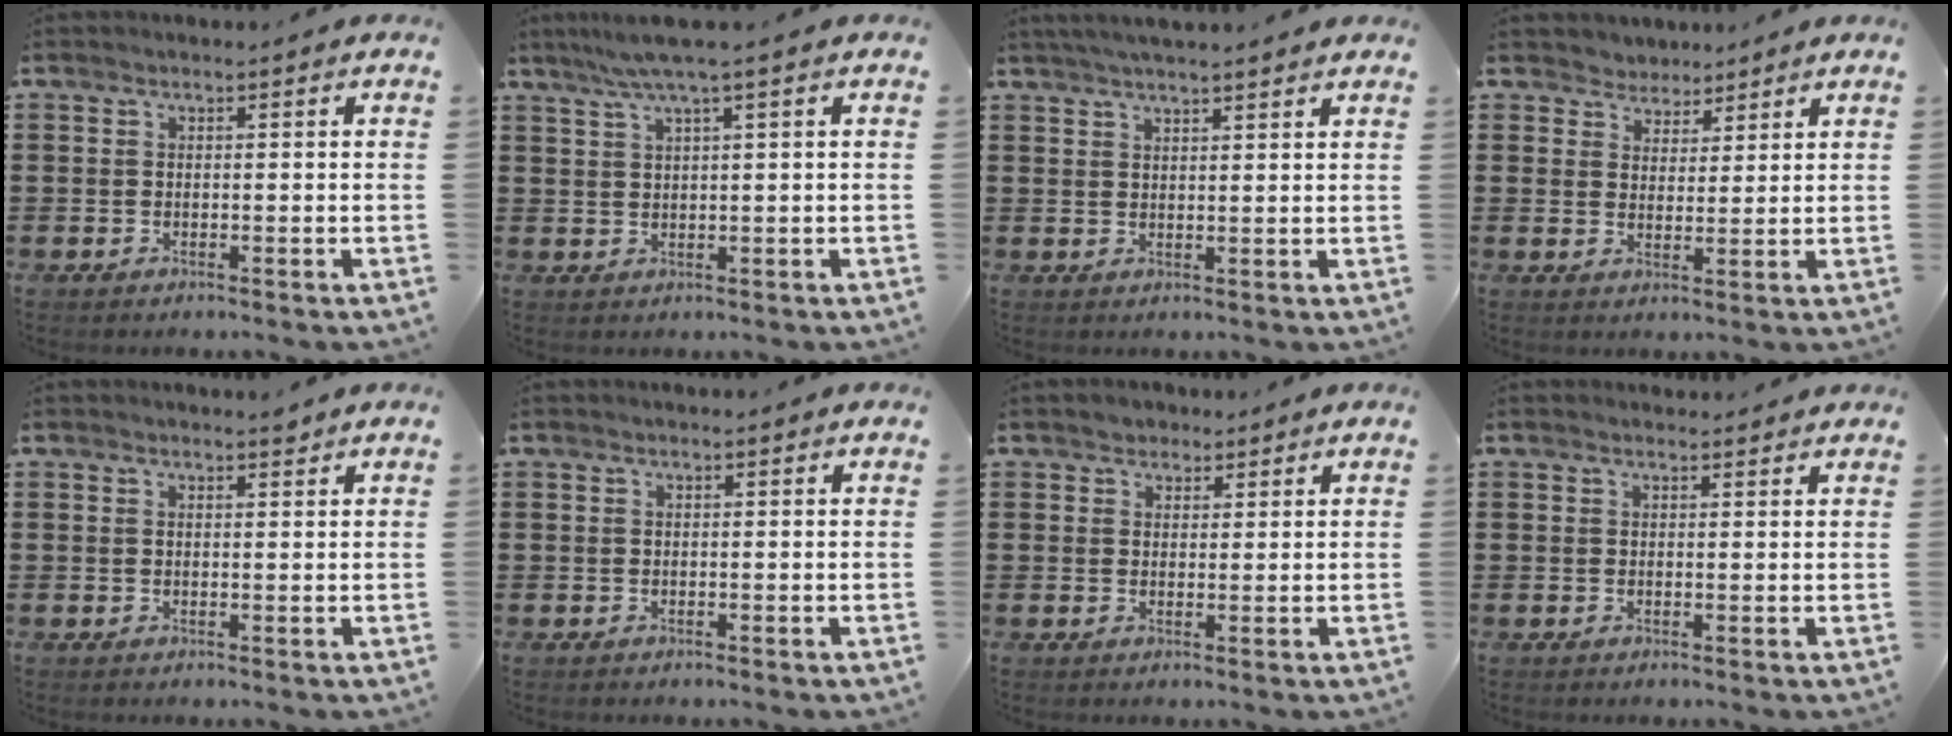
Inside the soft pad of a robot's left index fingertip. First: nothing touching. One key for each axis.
{"total": 3.6, "fx": 2.0, "fy": -0.4, "fz": 3.0, "tx": -0.060, "ty": 0.001, "tz": 0.035}
{"total": 2.5, "fx": 2.4, "fy": -0.4, "fz": 0.7, "tx": -0.019, "ty": -0.002, "tz": 0.044}
{"total": 3.4, "fx": 3.0, "fy": 1.7, "fz": -0.6, "tx": -0.007, "ty": -0.001, "tz": 0.054}
{"total": 1.6, "fx": 1.5, "fy": 0.2, "fz": 0.5, "tx": -0.012, "ty": 0.001, "tz": 0.028}
{"total": 0.0}
{"total": 2.0, "fx": 1.6, "fy": 1.2, "fz": -0.2, "tx": 0.005, "ty": 0.004, "tz": 0.028}
{"total": 1.3, "fx": 1.3, "fy": 0.2, "fz": 0.1, "tx": -0.005, "ty": 0.001, "tz": 0.026}